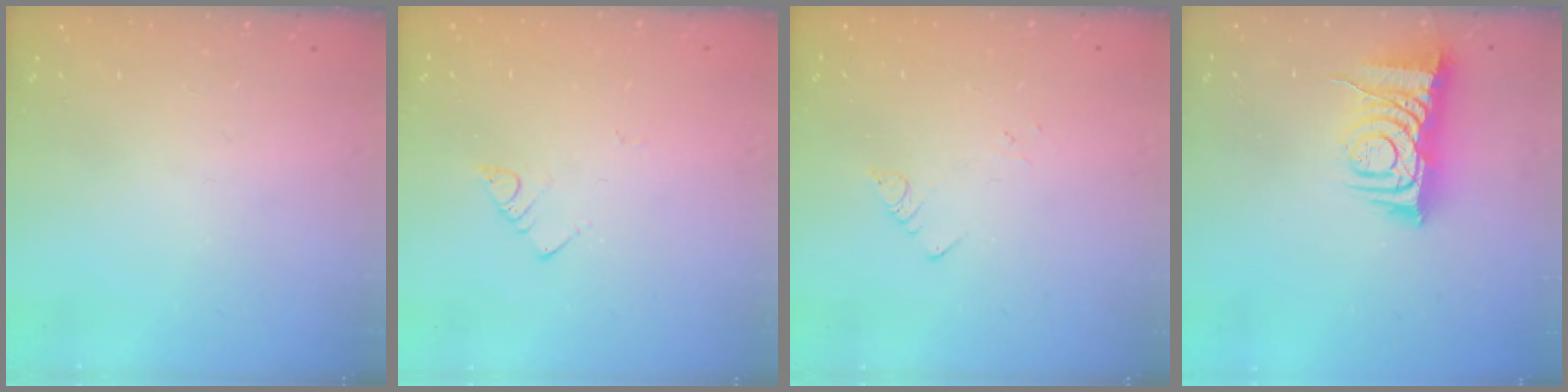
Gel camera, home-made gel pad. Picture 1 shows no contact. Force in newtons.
{"total": 2.7, "press": 2.6, "slide": 0.5}
{"total": 1.9, "press": 1.9, "slide": 0.2}
{"total": 9.1, "press": 9.0, "slide": 1.0}